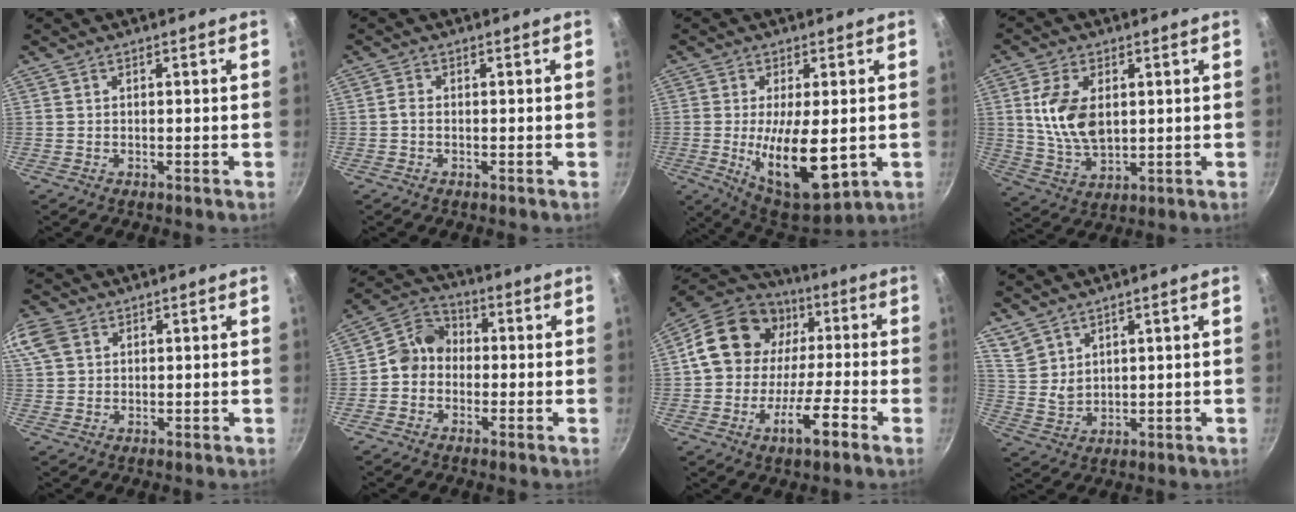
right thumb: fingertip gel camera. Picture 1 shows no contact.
{"total": 1.3, "force": [-0.4, 0.8, 0.9], "torque": [-0.023, 0.006, -0.011]}
{"total": 15.4, "force": [-1.9, 6.3, 13.9], "torque": [-0.214, -0.011, -0.016]}
{"total": 11.2, "force": [1.9, 6.7, 8.8], "torque": [-0.159, -0.016, 0.042]}
{"total": 6.6, "force": [2.8, 4.8, 3.6], "torque": [-0.072, 0.008, 0.052]}
{"total": 7.1, "force": [-1.1, 6.2, 3.4], "torque": [-0.032, 0.027, -0.043]}
{"total": 17.0, "force": [-4.1, 12.0, 11.4], "torque": [-0.164, 0.052, -0.085]}
{"total": 5.2, "force": [4.3, 2.5, 1.7], "torque": [-0.023, -0.022, 0.098]}